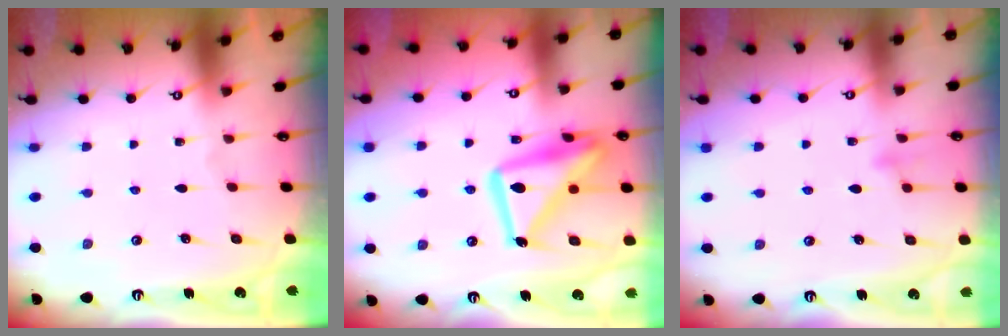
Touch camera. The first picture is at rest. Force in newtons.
{"total": 17.7, "press": 17.6, "slide": 1.3}
{"total": 7.8, "press": 7.8, "slide": 0.7}